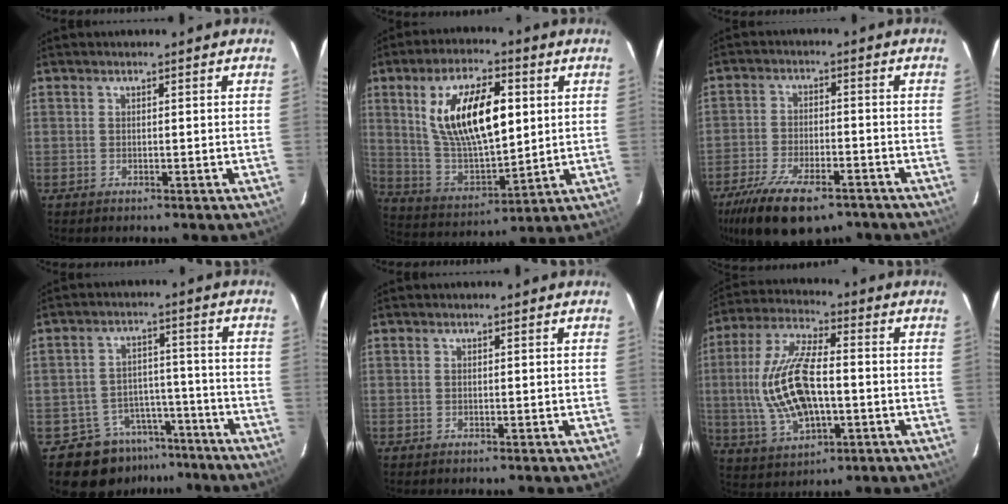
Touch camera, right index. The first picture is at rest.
{"total": 18.4, "force": [4.9, 8.0, 15.8], "torque": [-0.291, 0.006, 0.104]}
{"total": 16.6, "force": [-11.5, 6.7, 9.9], "torque": [-0.210, -0.033, -0.189]}
{"total": 9.2, "force": [-6.8, 6.1, 1.2], "torque": [-0.026, 0.036, -0.088]}
{"total": 0.0}
{"total": 16.1, "force": [-1.3, 7.2, 14.4], "torque": [-0.301, 0.004, -0.015]}